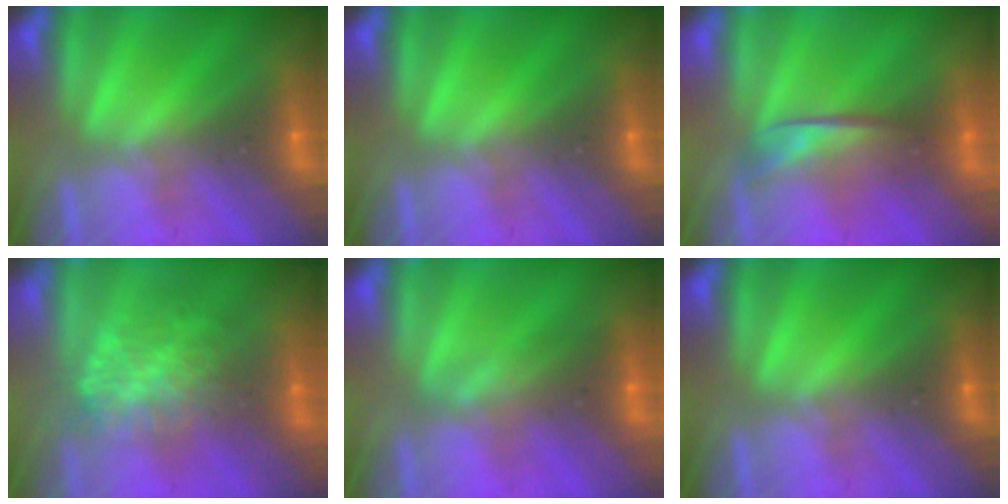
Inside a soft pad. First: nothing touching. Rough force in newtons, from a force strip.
{"total": 0.0}
{"total": 2.0}
{"total": 7.9}
{"total": 1.6}
{"total": 0.0}